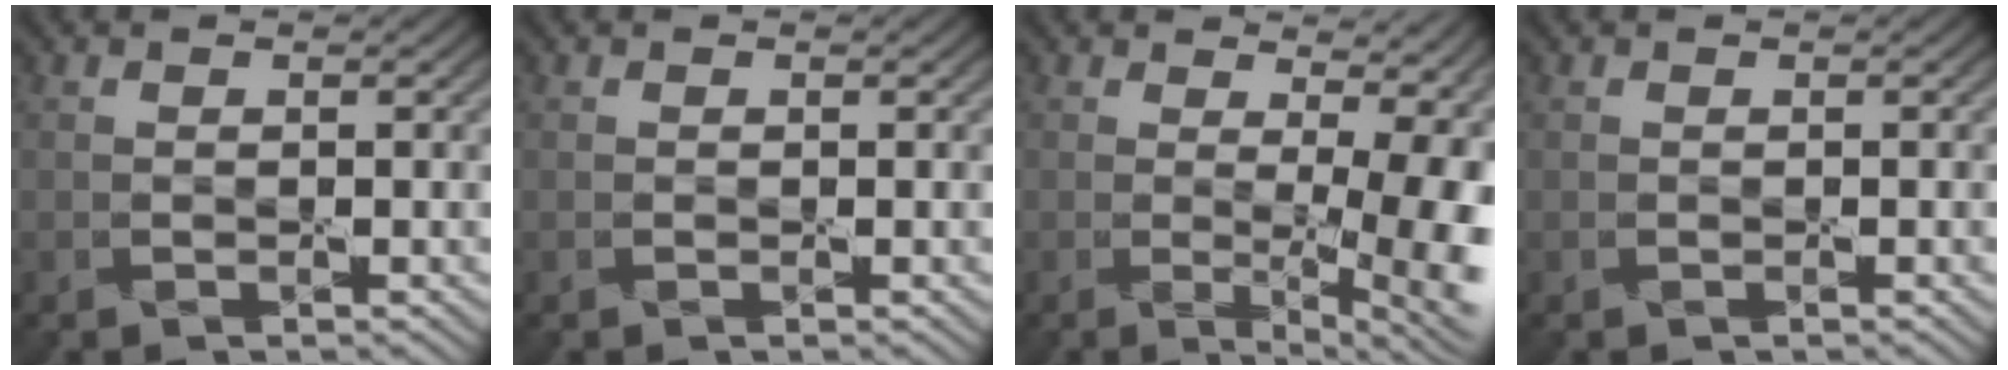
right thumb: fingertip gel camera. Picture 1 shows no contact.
{"total": 0.0}
{"total": 11.6, "force": [0.7, 4.3, 10.7], "torque": [-0.093, 0.011, 0.008]}
{"total": 0.0}